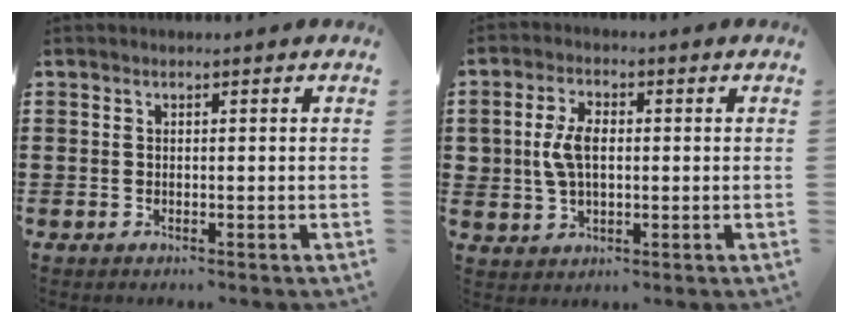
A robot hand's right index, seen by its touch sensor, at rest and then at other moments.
{"total": 5.4, "force": [0.4, 3.2, 4.3], "torque": [-0.105, 0.007, 0.001]}